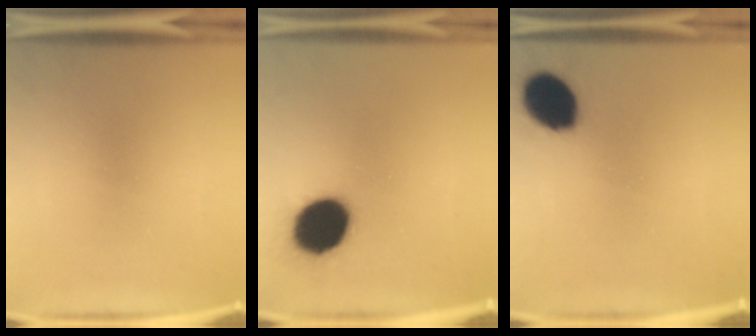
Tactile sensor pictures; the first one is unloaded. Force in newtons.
{"total": 17.6}
{"total": 13.1}